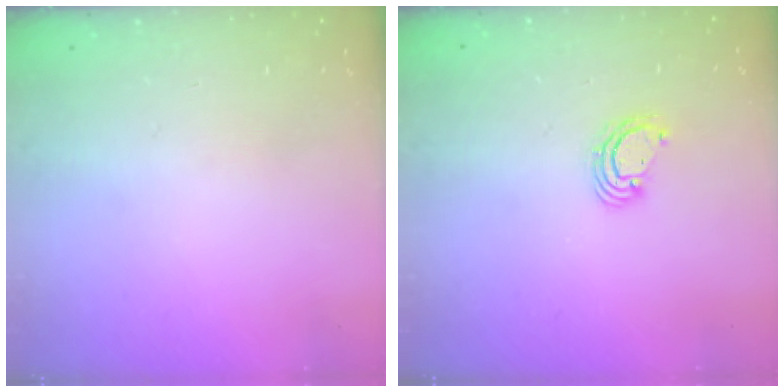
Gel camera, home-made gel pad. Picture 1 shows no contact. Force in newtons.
{"total": 3.8, "press": 3.8, "slide": 0.1}